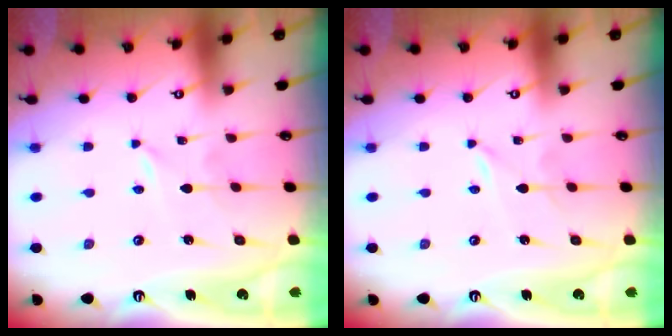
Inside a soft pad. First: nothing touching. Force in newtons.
{"total": 0.0}